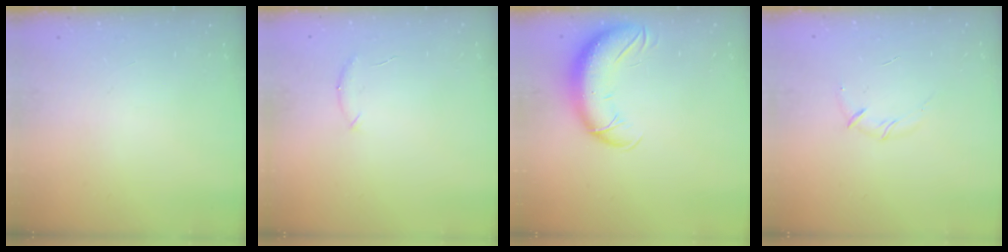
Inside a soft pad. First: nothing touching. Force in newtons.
{"total": 5.7, "press": 5.6, "slide": 1.0}
{"total": 11.9, "press": 11.5, "slide": 2.8}
{"total": 3.8, "press": 3.7, "slide": 1.0}